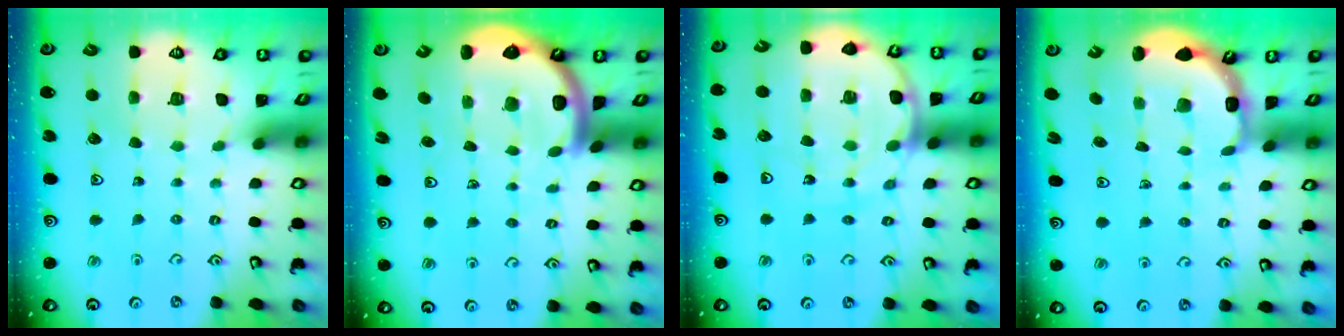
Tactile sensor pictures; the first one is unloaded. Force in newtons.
{"total": 5.0, "press": 4.9, "slide": 0.7}
{"total": 12.1, "press": 12.0, "slide": 1.6}
{"total": 2.0, "press": 1.8, "slide": 0.9}